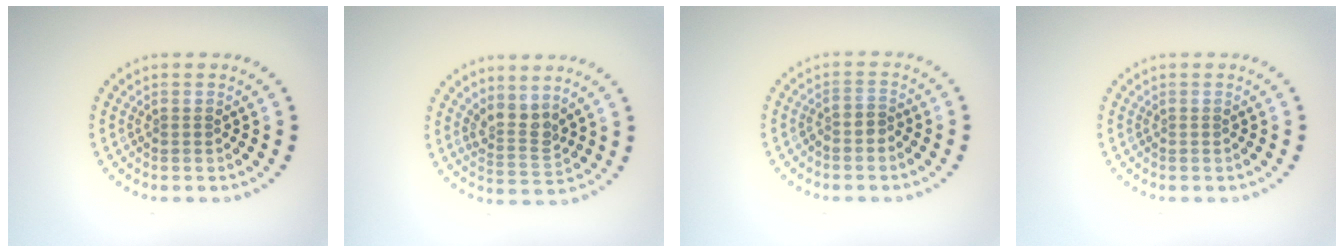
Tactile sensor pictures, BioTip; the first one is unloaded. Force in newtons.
{"total": 2.6, "press": 1.9, "slide": 1.8}
{"total": 1.1, "press": 0.8, "slide": 0.8}
{"total": 0.0}